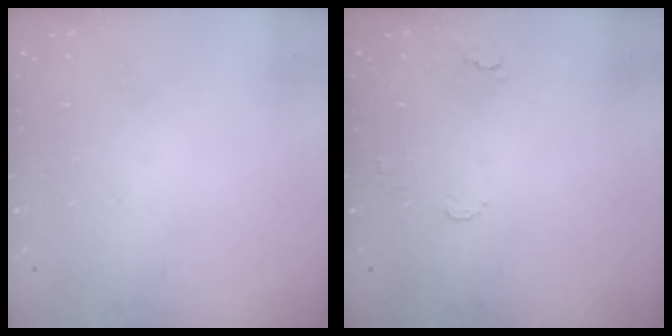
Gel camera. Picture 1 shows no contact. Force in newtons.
{"total": 5.2, "press": 5.2, "slide": 0.4}